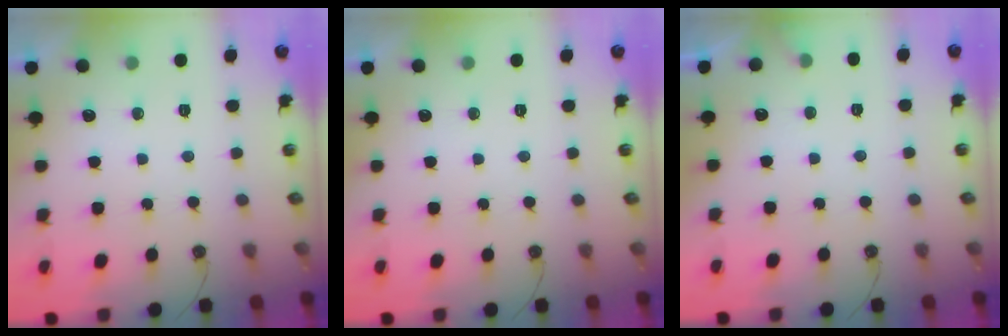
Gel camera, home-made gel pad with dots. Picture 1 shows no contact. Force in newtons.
{"total": 0.0}
{"total": 3.6, "press": 3.6, "slide": 0.2}